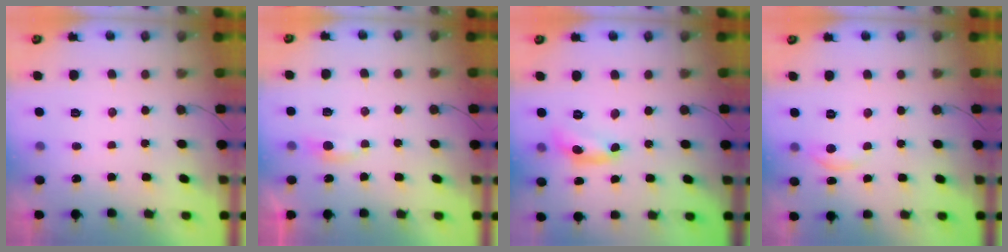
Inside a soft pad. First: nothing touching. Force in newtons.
{"total": 3.4, "press": 3.4, "slide": 0.5}
{"total": 9.8, "press": 9.8, "slide": 0.7}
{"total": 3.8, "press": 3.8, "slide": 0.5}